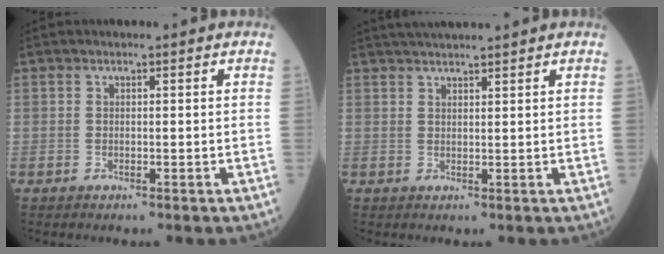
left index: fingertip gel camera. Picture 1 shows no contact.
{"total": 5.4, "force": [4.9, -0.3, 2.3], "torque": [-0.035, 0.032, 0.079]}